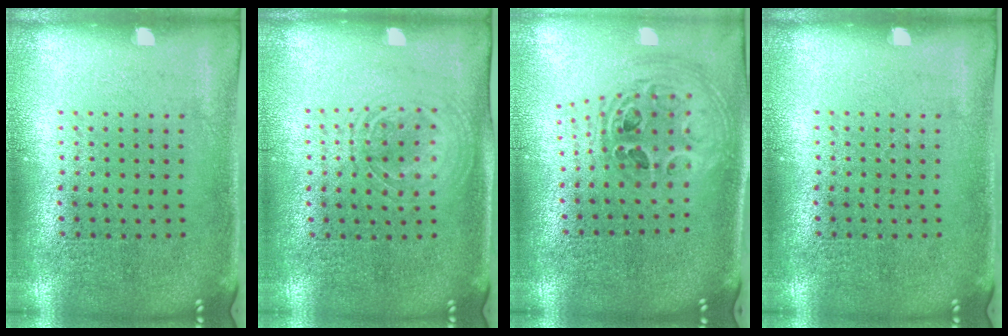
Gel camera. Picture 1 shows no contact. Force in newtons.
{"total": 1.5, "press": 1.3, "slide": 0.6}
{"total": 1.2, "press": 1.1, "slide": 0.5}
{"total": 0.0}